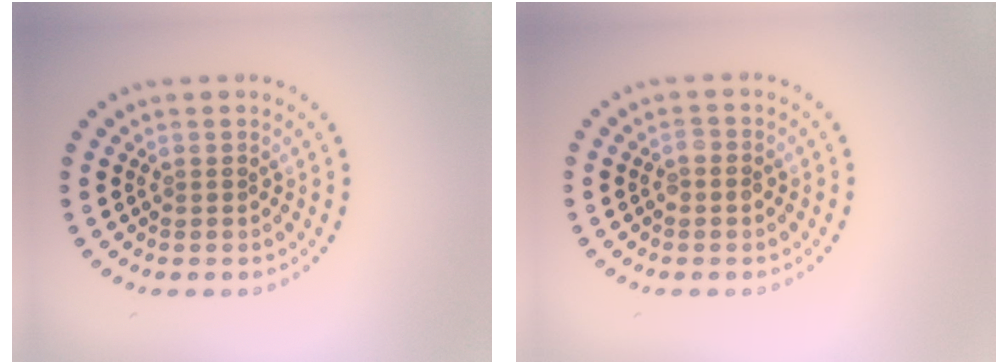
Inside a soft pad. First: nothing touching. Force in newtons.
{"total": 1.1, "press": 1.0, "slide": 0.3}